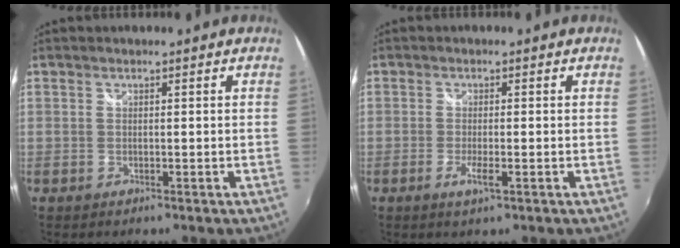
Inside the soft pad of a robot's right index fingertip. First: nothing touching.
{"total": 2.5, "force": [-1.1, 0.1, 2.2], "torque": [-0.046, -0.005, -0.022]}